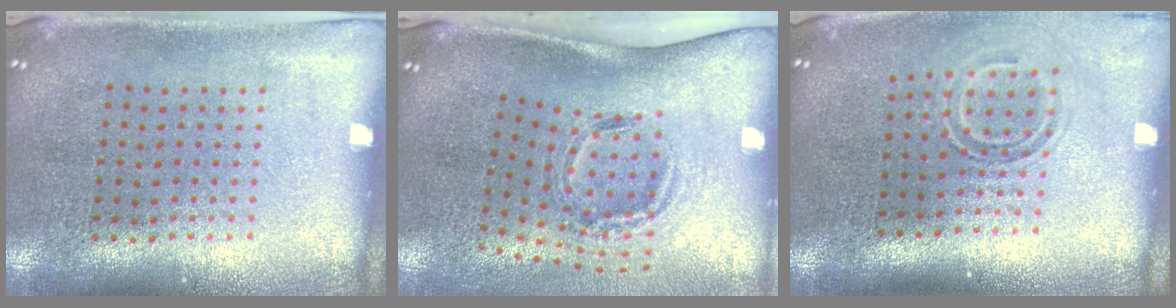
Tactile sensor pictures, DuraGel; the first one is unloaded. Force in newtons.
{"total": 1.7, "press": 1.2, "slide": 1.3}
{"total": 1.7, "press": 1.2, "slide": 1.2}